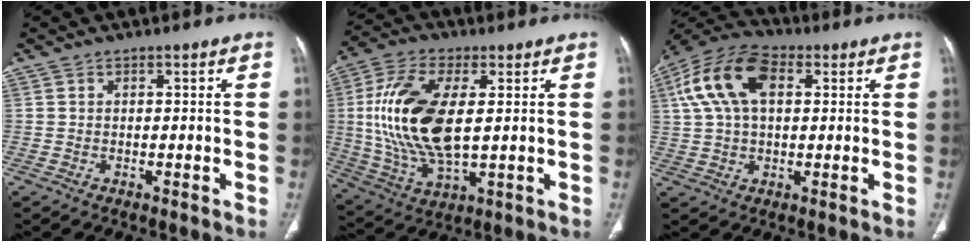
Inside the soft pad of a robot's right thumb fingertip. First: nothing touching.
{"total": 18.6, "force": [2.0, 8.7, 16.3], "torque": [-0.339, -0.007, 0.043]}
{"total": 14.2, "force": [3.9, 8.3, 10.8], "torque": [-0.214, 0.026, 0.068]}